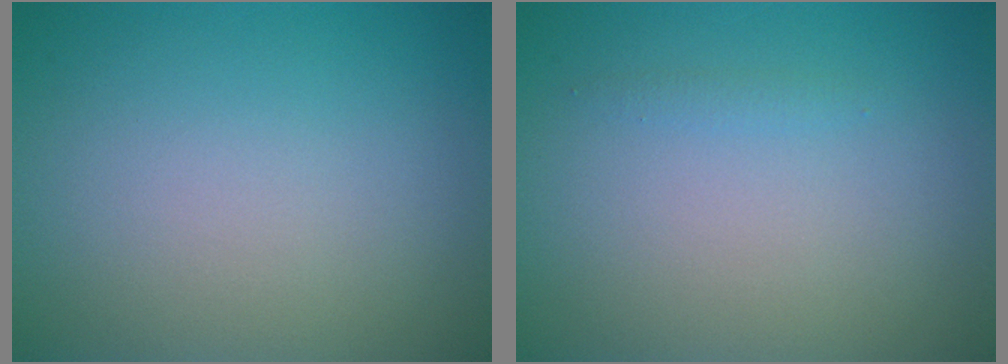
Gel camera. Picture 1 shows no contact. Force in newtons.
{"total": 0.5, "press": 0.5, "slide": 0.0}